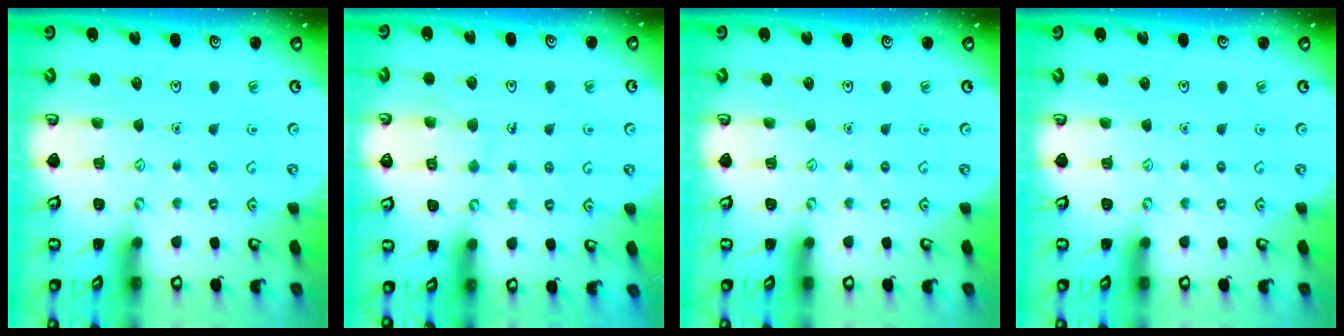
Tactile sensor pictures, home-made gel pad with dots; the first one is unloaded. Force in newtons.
{"total": 6.1, "press": 6.0, "slide": 0.5}
{"total": 0.0}
{"total": 0.0}